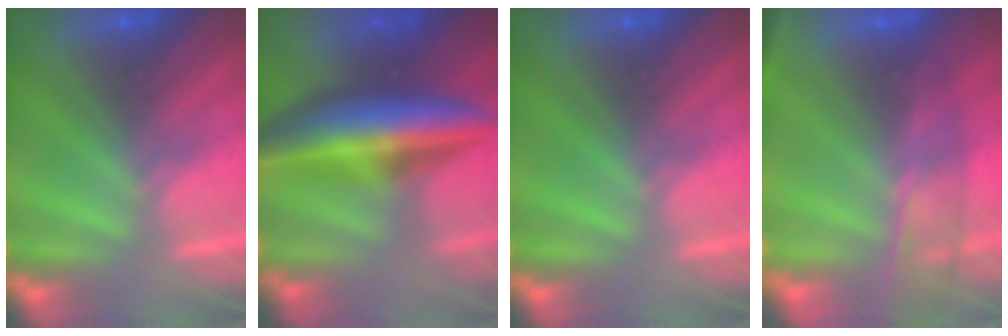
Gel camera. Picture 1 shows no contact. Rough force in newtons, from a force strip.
{"total": 9.0}
{"total": 0.0}
{"total": 7.8}